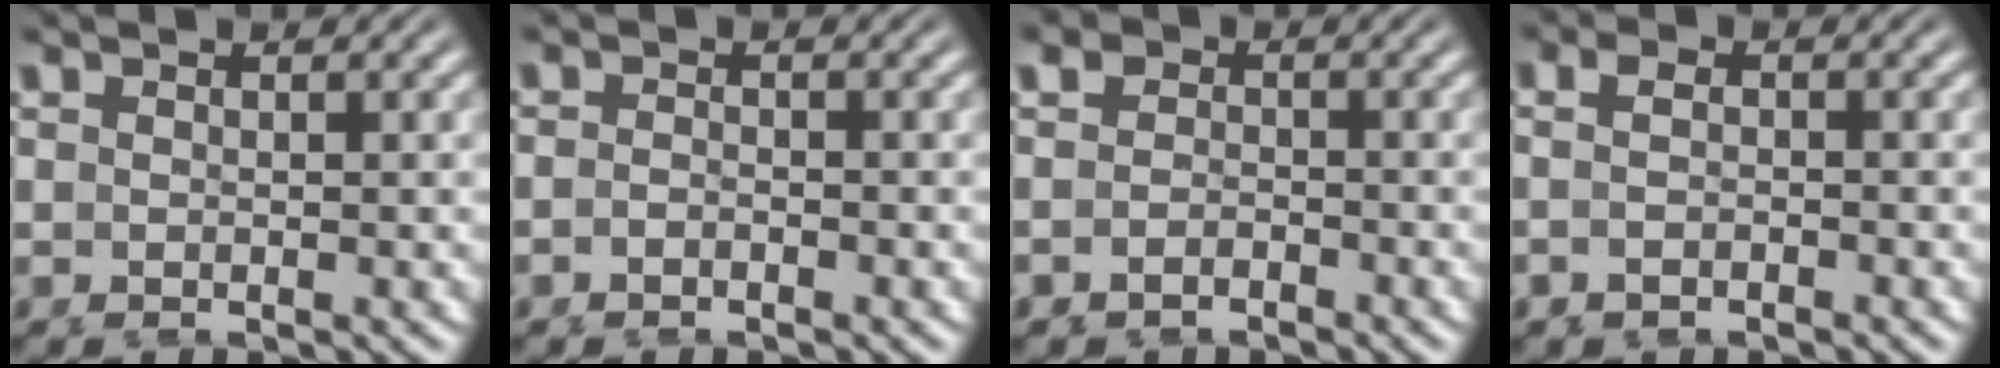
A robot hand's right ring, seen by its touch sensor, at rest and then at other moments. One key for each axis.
{"total": 1.4, "fx": -1.4, "fy": 0.2, "fz": -0.1, "tx": -0.006, "ty": -0.009, "tz": -0.029}
{"total": 3.1, "fx": -2.2, "fy": 2.1, "fz": 0.3, "tx": -0.023, "ty": -0.020, "tz": -0.038}
{"total": 2.0, "fx": -1.5, "fy": 0.7, "fz": 1.1, "tx": -0.026, "ty": -0.011, "tz": -0.028}